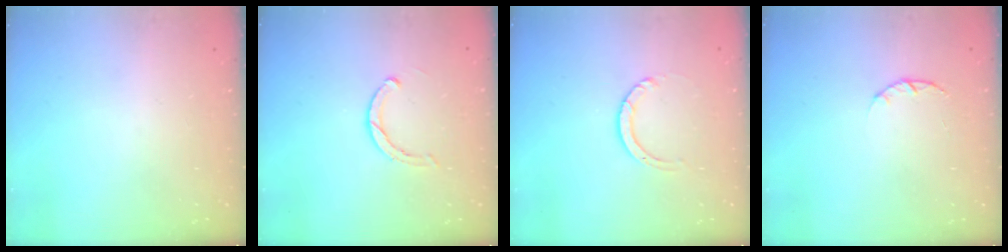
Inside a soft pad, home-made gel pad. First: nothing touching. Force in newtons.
{"total": 2.8, "press": 2.7, "slide": 0.3}
{"total": 3.5, "press": 3.5, "slide": 0.1}
{"total": 1.4, "press": 1.3, "slide": 0.3}